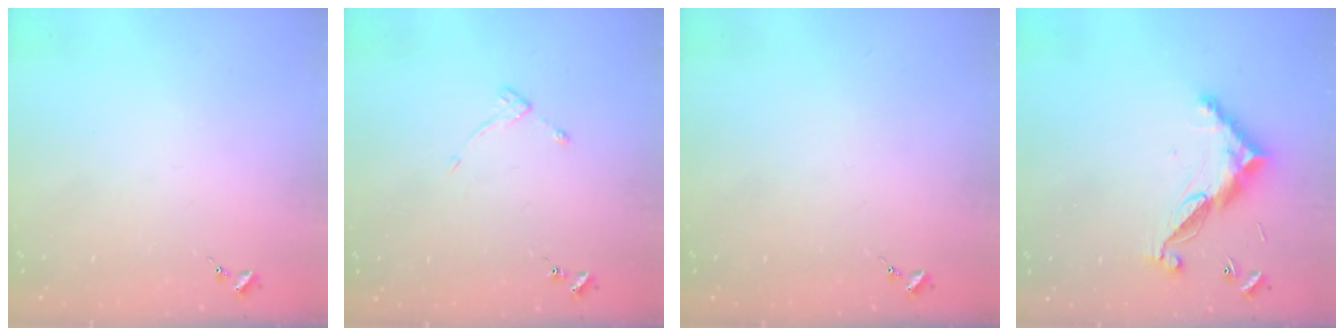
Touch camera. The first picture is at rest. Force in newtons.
{"total": 4.8, "press": 4.7, "slide": 0.5}
{"total": 0.0}
{"total": 12.2, "press": 12.1, "slide": 0.3}